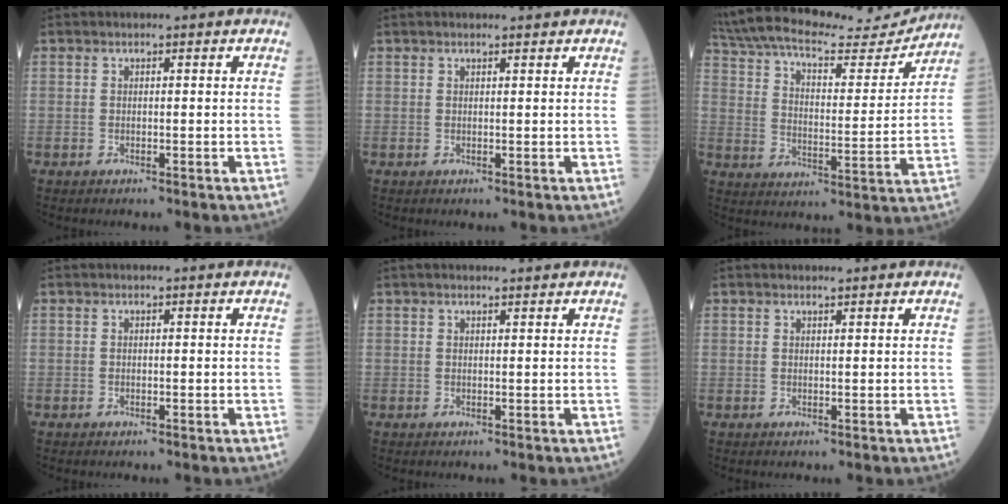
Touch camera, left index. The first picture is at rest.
{"total": 1.7, "force": [1.6, 0.0, 0.5], "torque": [-0.006, 0.012, 0.025]}
{"total": 22.5, "force": [19.6, 6.1, 9.4], "torque": [-0.191, 0.015, 0.290]}
{"total": 0.0}
{"total": 2.4, "force": [2.2, 0.2, 0.9], "torque": [-0.010, 0.017, 0.032]}
{"total": 0.8, "force": [0.8, 0.1, 0.3], "torque": [-0.011, 0.003, 0.014]}